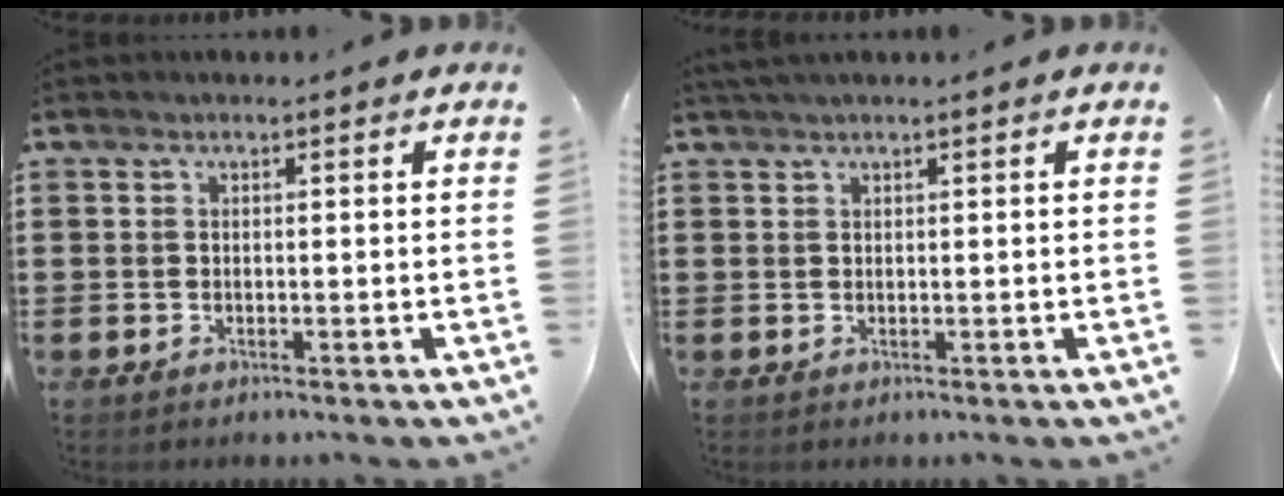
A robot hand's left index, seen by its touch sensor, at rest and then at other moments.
{"total": 1.0, "force": [0.9, -0.1, 0.6], "torque": [-0.012, -0.001, 0.017]}